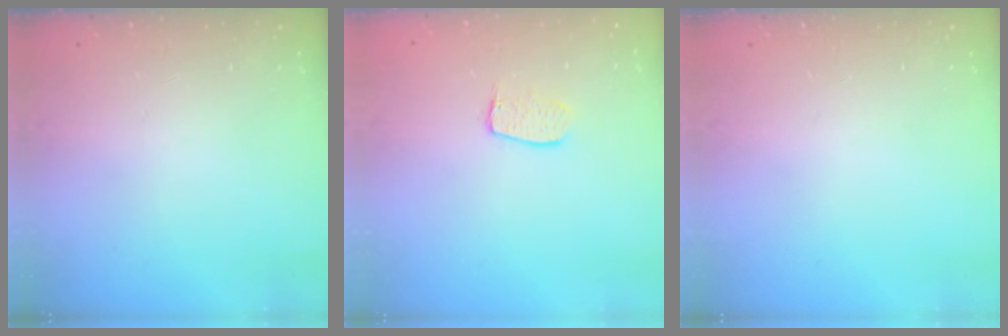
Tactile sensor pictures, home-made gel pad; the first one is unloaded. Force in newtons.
{"total": 6.8, "press": 6.8, "slide": 0.3}
{"total": 0.0}